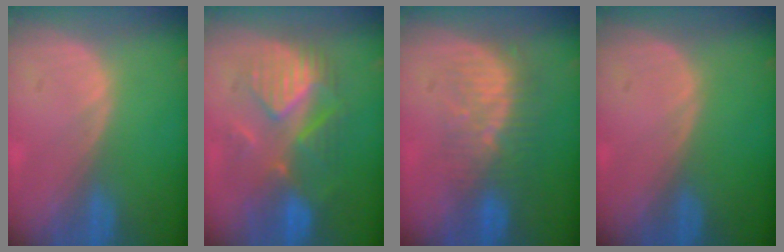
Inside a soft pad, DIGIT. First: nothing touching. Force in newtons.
{"total": 8.6, "press": 8.6, "slide": 0.3}
{"total": 8.5, "press": 7.6, "slide": 3.8}
{"total": 0.0}